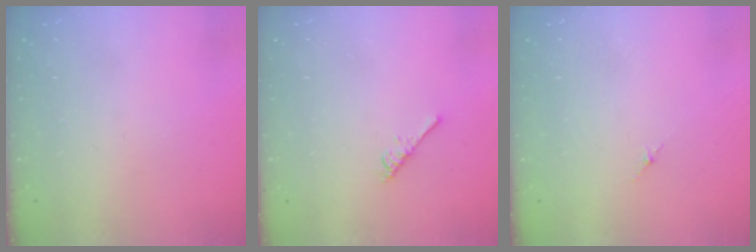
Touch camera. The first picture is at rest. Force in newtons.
{"total": 2.7, "press": 2.7, "slide": 0.5}
{"total": 1.8, "press": 1.7, "slide": 0.6}